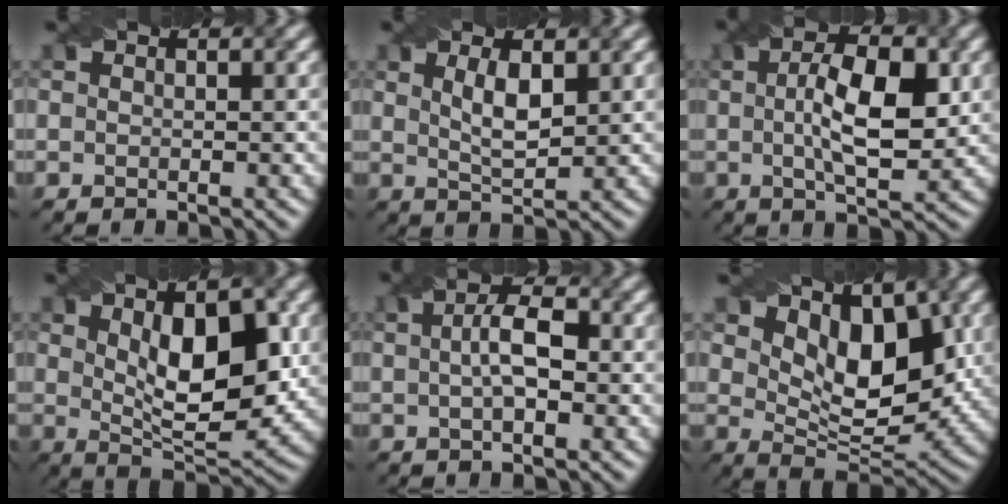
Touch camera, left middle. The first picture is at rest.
{"total": 2.9, "force": [1.0, 0.9, 2.6], "torque": [-0.053, -0.002, 0.022]}
{"total": 7.3, "force": [0.8, 2.5, 6.8], "torque": [-0.113, 0.006, 0.010]}
{"total": 9.2, "force": [1.8, 3.5, 8.3], "torque": [-0.123, 0.002, 0.031]}
{"total": 3.9, "force": [0.3, 1.4, 3.6], "torque": [-0.068, 0.007, 0.000]}
{"total": 7.5, "force": [3.1, 3.8, 5.6], "torque": [-0.096, -0.013, 0.050]}